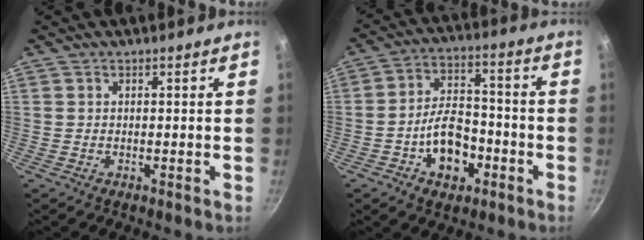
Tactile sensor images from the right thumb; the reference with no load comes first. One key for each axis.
{"total": 11.3, "fx": -4.4, "fy": 7.2, "fz": 7.5, "tx": -0.101, "ty": 0.041, "tz": -0.072}